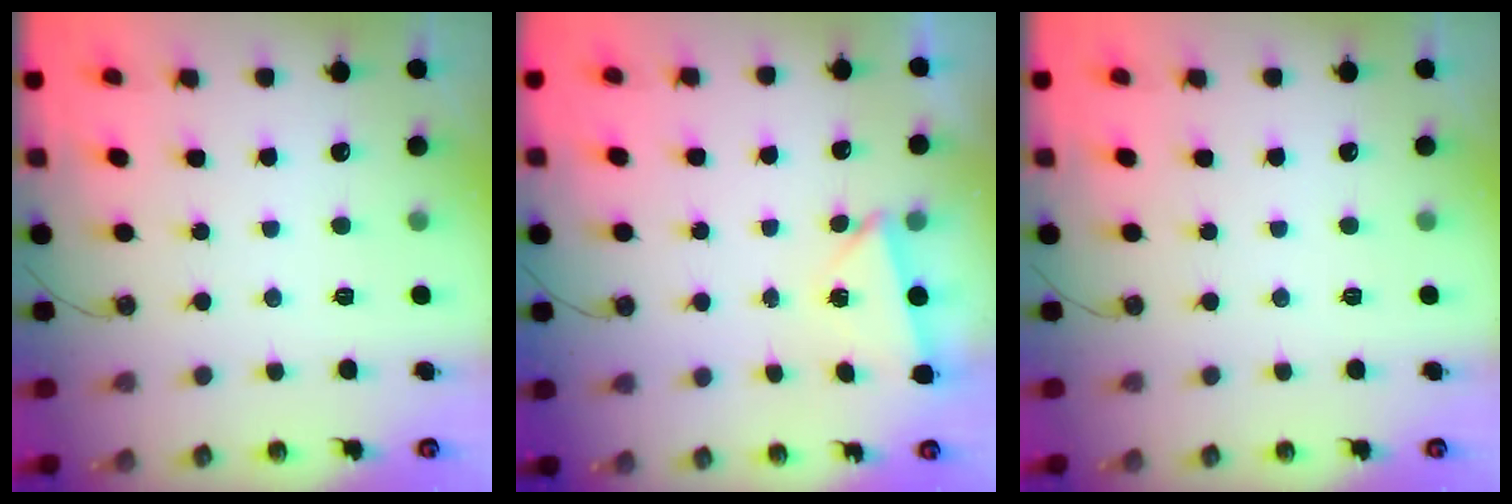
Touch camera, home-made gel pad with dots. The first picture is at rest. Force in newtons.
{"total": 2.3, "press": 2.0, "slide": 1.2}
{"total": 0.0}